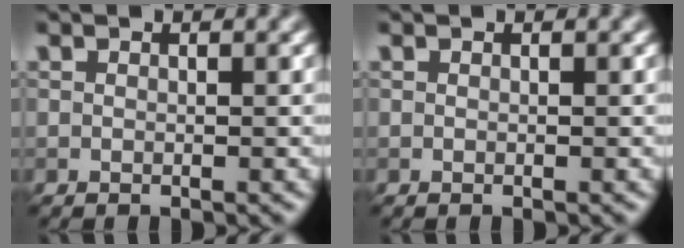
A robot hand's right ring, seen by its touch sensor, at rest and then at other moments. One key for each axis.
{"total": 0.0}